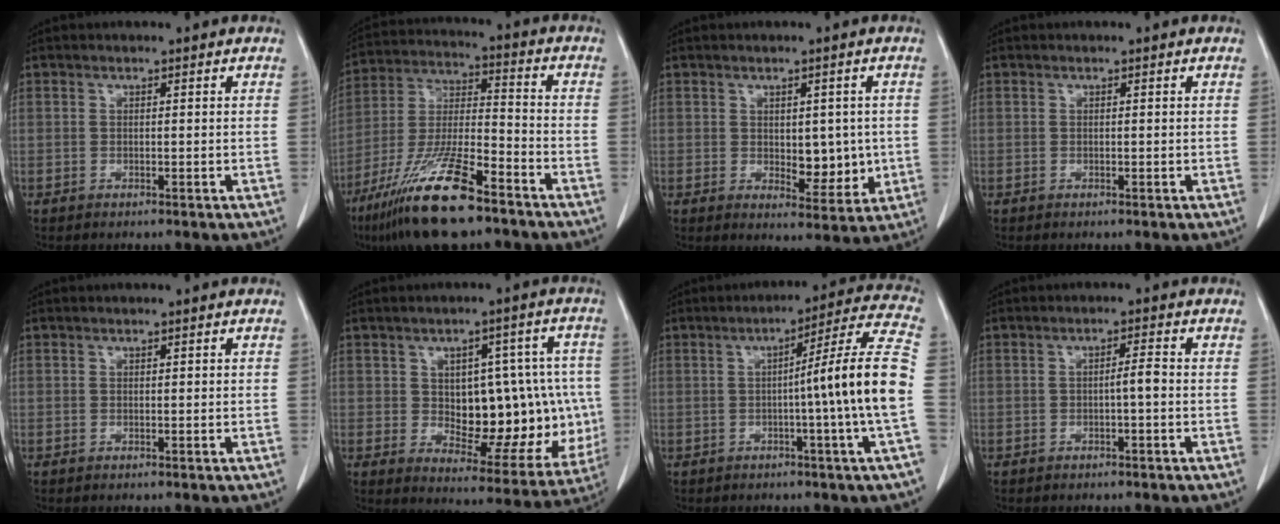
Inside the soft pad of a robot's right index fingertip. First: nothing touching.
{"total": 16.7, "force": [-11.0, 2.7, 12.2], "torque": [-0.261, -0.033, -0.201]}
{"total": 6.1, "force": [0.0, 3.2, 5.1], "torque": [-0.059, -0.005, 0.014]}
{"total": 0.0}
{"total": 0.0}
{"total": 17.4, "force": [0.1, 8.8, 15.0], "torque": [-0.194, 0.025, 0.030]}
{"total": 13.0, "force": [-1.7, -2.7, 12.7], "torque": [-0.170, 0.005, -0.028]}
{"total": 2.0, "force": [-0.4, 0.1, 2.0], "torque": [-0.029, 0.005, -0.005]}